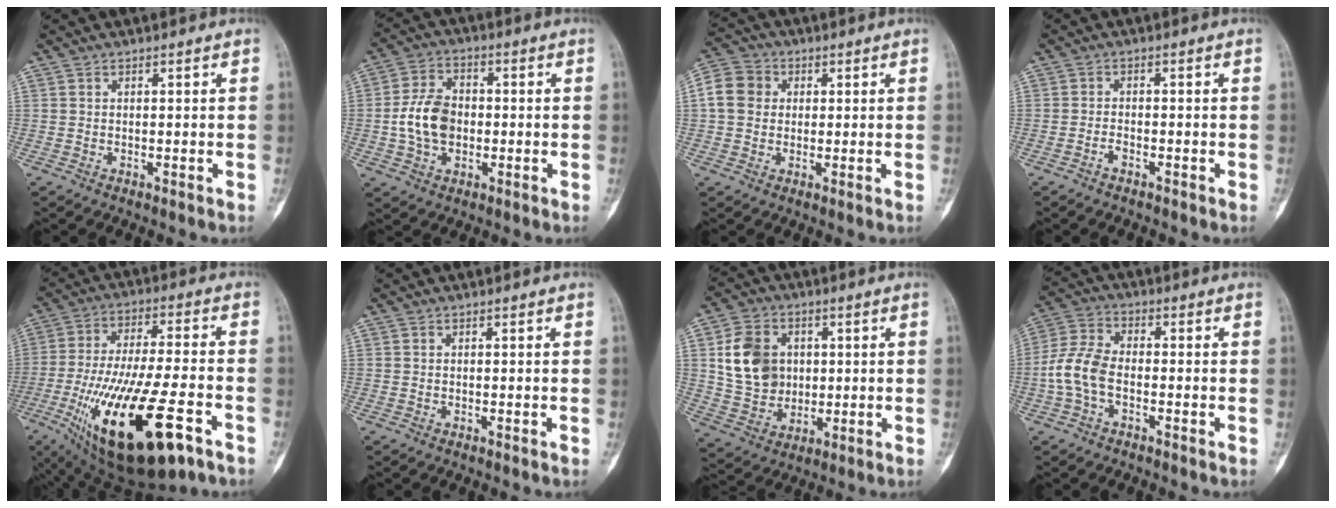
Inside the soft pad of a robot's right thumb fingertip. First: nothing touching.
{"total": 9.6, "force": [-0.9, 6.8, 6.7], "torque": [-0.111, 0.016, -0.022]}
{"total": 7.6, "force": [1.0, 6.6, 3.5], "torque": [-0.056, 0.015, 0.010]}
{"total": 1.4, "force": [-1.0, 0.6, 0.7], "torque": [-0.017, 0.007, -0.021]}
{"total": 26.0, "force": [-11.1, 8.6, 21.8], "torque": [-0.421, 0.011, -0.172]}
{"total": 0.0}
{"total": 12.2, "force": [2.2, 9.9, 6.7], "torque": [-0.093, -0.005, 0.048]}
{"total": 8.0, "force": [-2.1, 4.6, 6.2], "torque": [-0.140, 0.024, -0.048]}